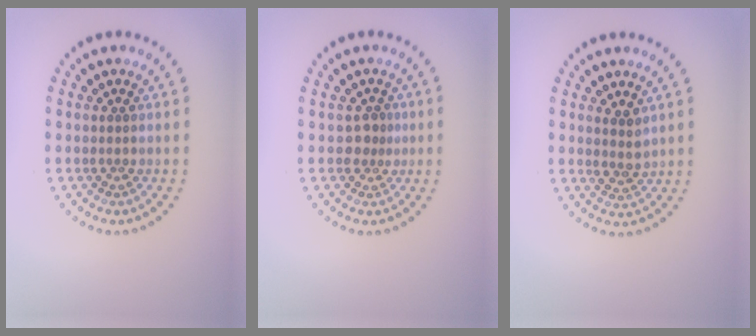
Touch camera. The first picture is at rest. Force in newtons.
{"total": 1.6, "press": 1.3, "slide": 1.0}
{"total": 1.7, "press": 1.4, "slide": 0.9}